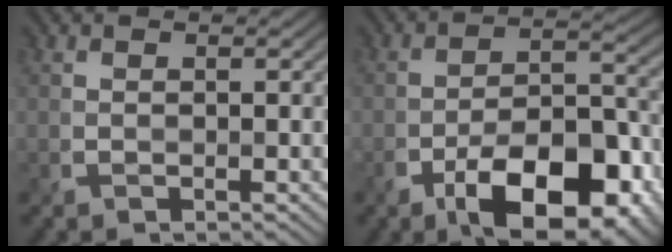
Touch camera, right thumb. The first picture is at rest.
{"total": 13.1, "force": [-6.9, 5.7, 9.5], "torque": [-0.155, -0.010, -0.117]}